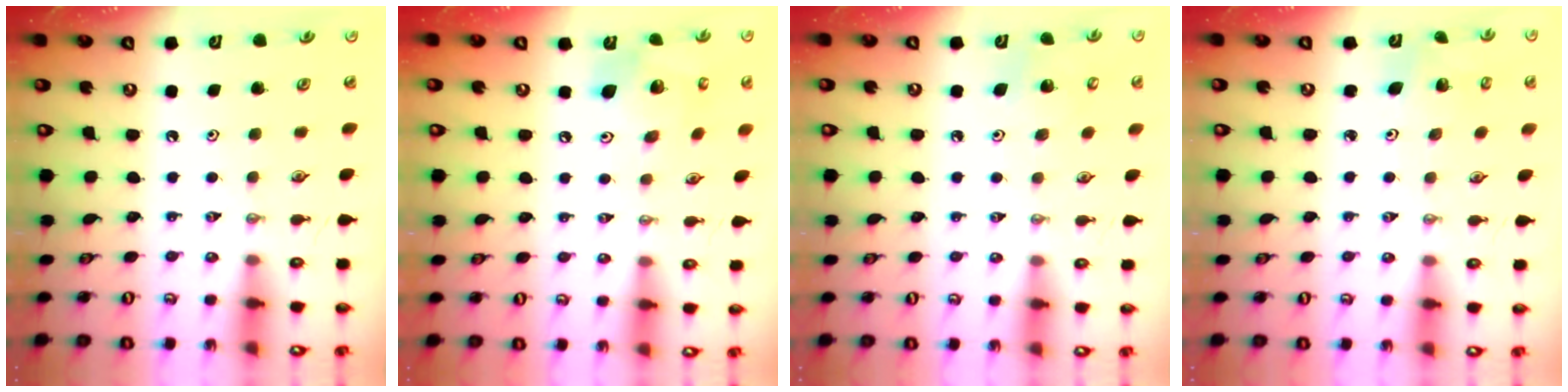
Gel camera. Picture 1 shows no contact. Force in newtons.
{"total": 14.1, "press": 13.9, "slide": 2.1}
{"total": 6.1, "press": 6.1, "slide": 0.4}
{"total": 2.7, "press": 2.7, "slide": 0.2}